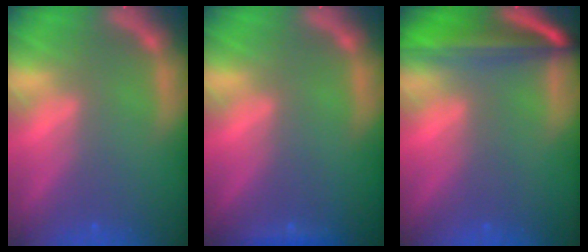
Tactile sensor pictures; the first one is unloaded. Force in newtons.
{"total": 0.9}
{"total": 8.5}